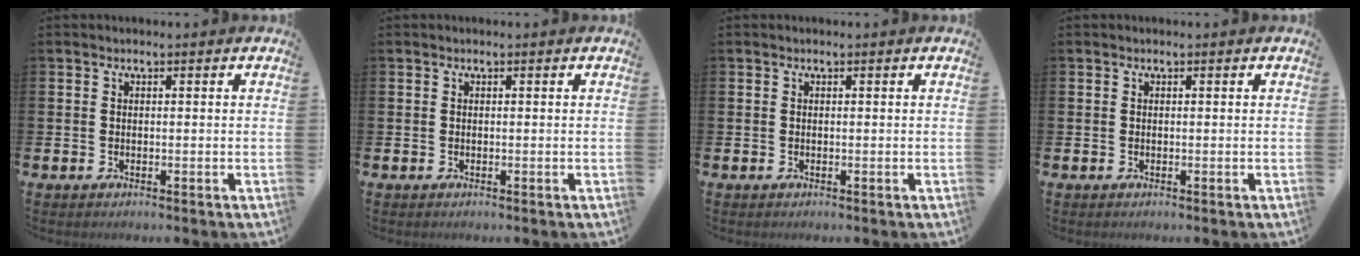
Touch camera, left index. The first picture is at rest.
{"total": 0.0}
{"total": 0.0}
{"total": 0.0}